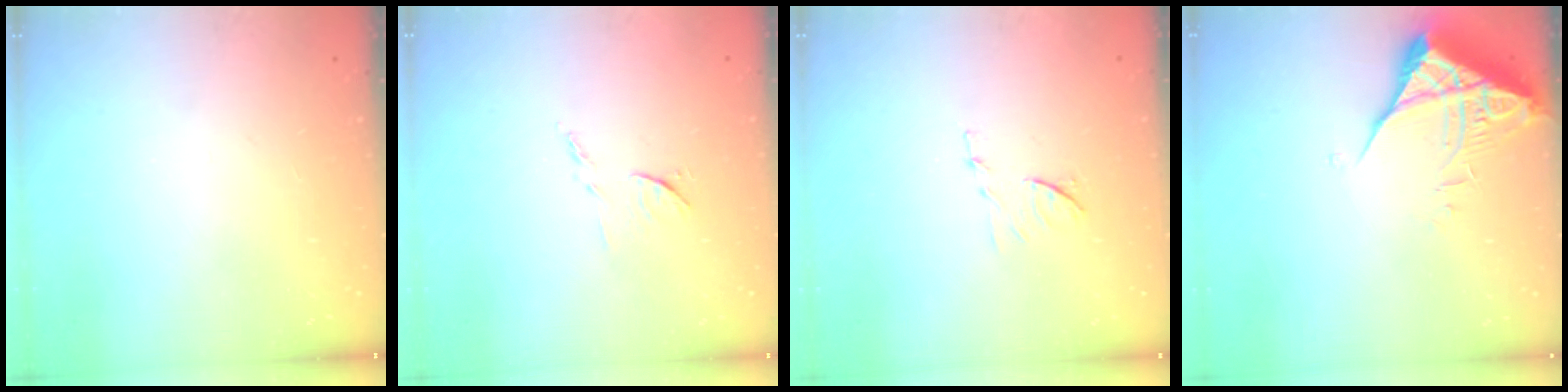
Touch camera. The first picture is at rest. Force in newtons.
{"total": 6.9, "press": 6.9, "slide": 0.4}
{"total": 6.6, "press": 6.6, "slide": 0.5}
{"total": 5.7, "press": 5.7, "slide": 0.5}